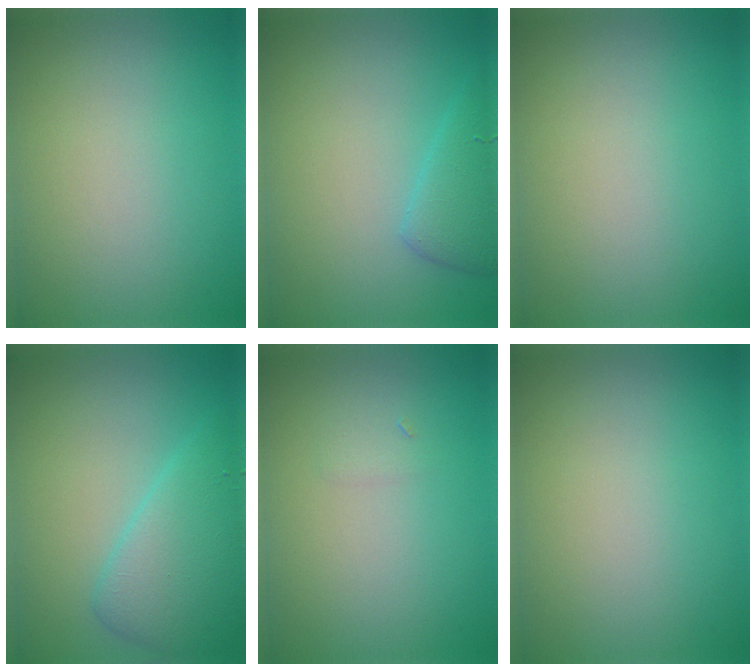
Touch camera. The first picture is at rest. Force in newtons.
{"total": 2.5, "press": 2.5, "slide": 0.2}
{"total": 0.0}
{"total": 4.7, "press": 4.7, "slide": 0.2}
{"total": 0.6, "press": 0.6, "slide": 0.0}
{"total": 0.0}